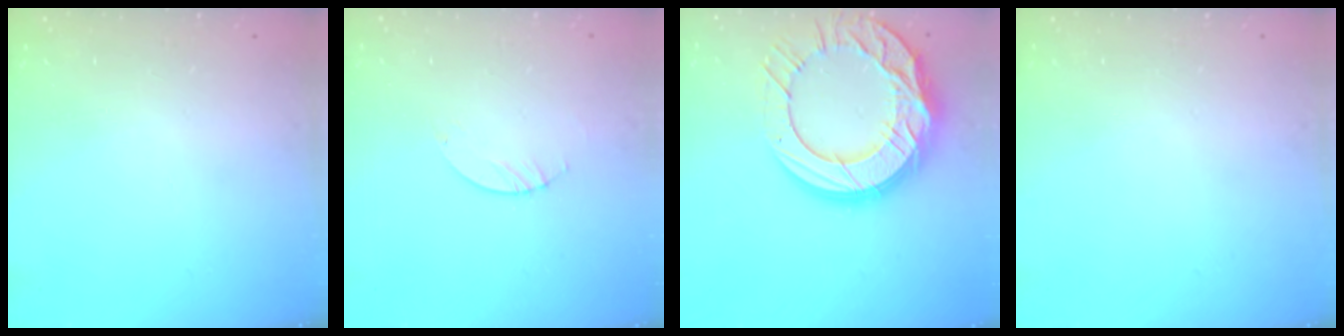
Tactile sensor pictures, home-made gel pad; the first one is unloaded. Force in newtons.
{"total": 0.9, "press": 0.8, "slide": 0.2}
{"total": 24.9, "press": 24.8, "slide": 2.4}
{"total": 0.0}